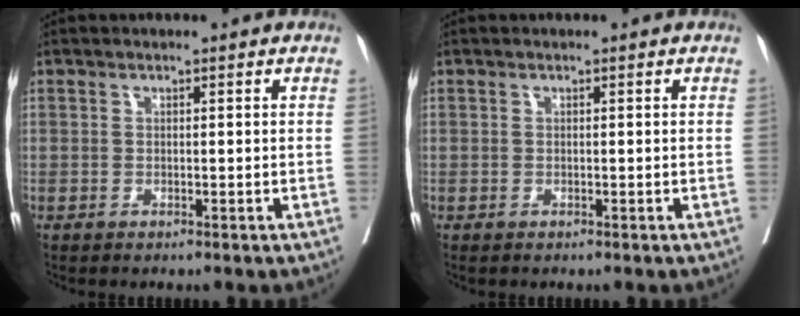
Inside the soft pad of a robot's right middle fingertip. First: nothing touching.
{"total": 0.0}